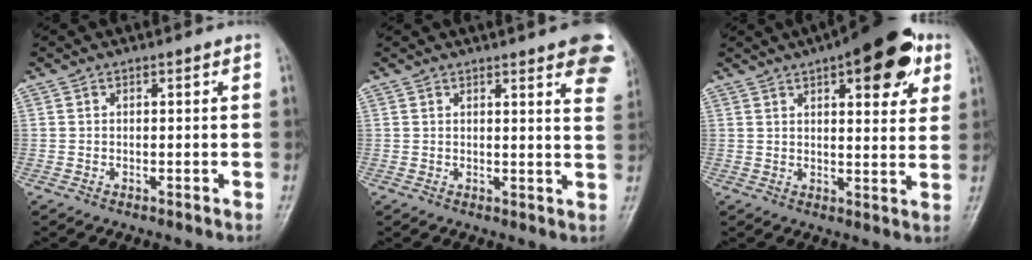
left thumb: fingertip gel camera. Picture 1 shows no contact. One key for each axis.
{"total": 12.4, "fx": 7.5, "fy": 2.6, "fz": 9.5, "tx": -0.094, "ty": -0.024, "tz": 0.073}
{"total": 16.0, "fx": 7.8, "fy": 6.1, "fz": 12.6, "tx": -0.132, "ty": -0.013, "tz": 0.099}